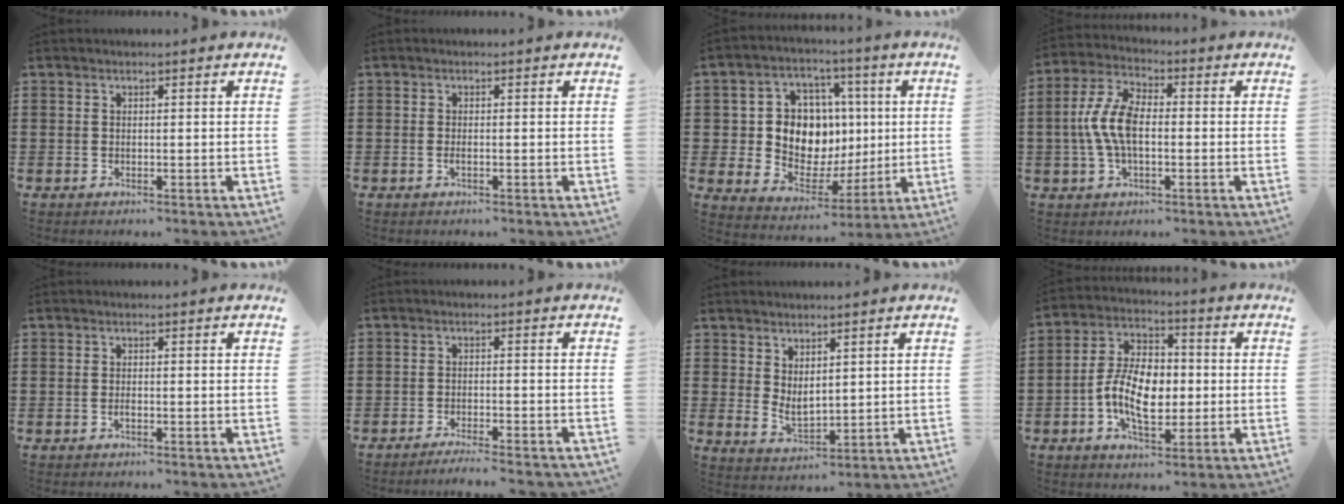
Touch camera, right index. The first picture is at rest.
{"total": 0.9, "force": [-0.3, 0.2, 0.8], "torque": [-0.016, -0.004, -0.004]}
{"total": 10.4, "force": [1.6, 8.9, 5.1], "torque": [-0.111, 0.008, 0.038]}
{"total": 8.1, "force": [-0.8, 4.0, 7.0], "torque": [-0.169, 0.000, -0.024]}
{"total": 0.9, "force": [-0.4, 0.2, 0.7], "torque": [-0.015, -0.005, -0.007]}
{"total": 2.5, "force": [-2.4, -0.3, 0.6], "torque": [-0.013, 0.000, -0.049]}
{"total": 3.2, "force": [1.8, 1.8, 2.0], "torque": [-0.044, -0.001, 0.034]}
{"total": 9.7, "force": [-1.4, 5.9, 7.6], "torque": [-0.173, 0.010, -0.032]}